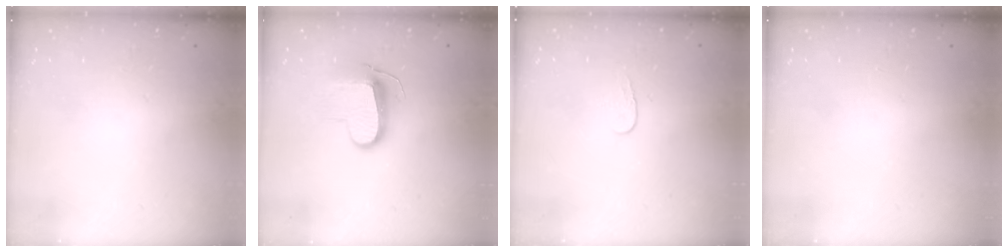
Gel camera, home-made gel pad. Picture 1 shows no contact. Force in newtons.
{"total": 9.8, "press": 9.8, "slide": 0.1}
{"total": 3.5, "press": 3.4, "slide": 0.4}
{"total": 0.0}